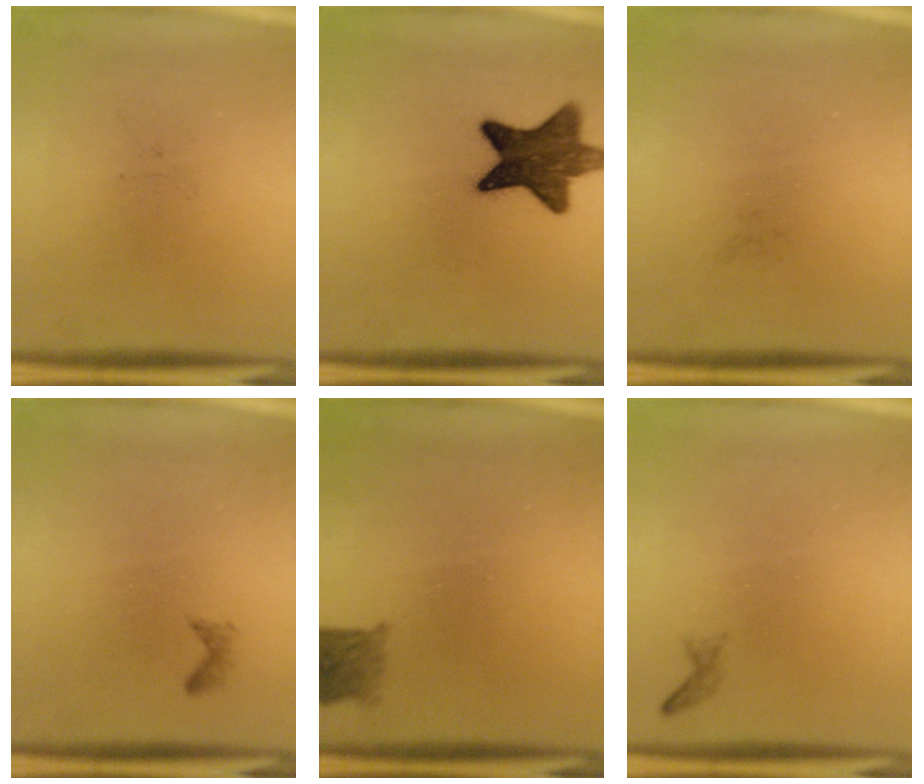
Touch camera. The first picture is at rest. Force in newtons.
{"total": 11.5}
{"total": 0.0}
{"total": 0.6}
{"total": 2.8}
{"total": 0.6}